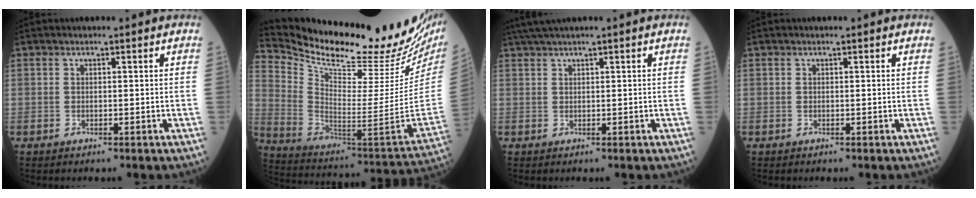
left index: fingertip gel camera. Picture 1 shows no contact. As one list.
[{"total": 29.6, "force": [26.0, 3.6, 13.6], "torque": [-0.236, -0.095, 0.370]}, {"total": 2.8, "force": [2.3, -0.7, 1.6], "torque": [-0.036, 0.017, 0.050]}, {"total": 0.0}]